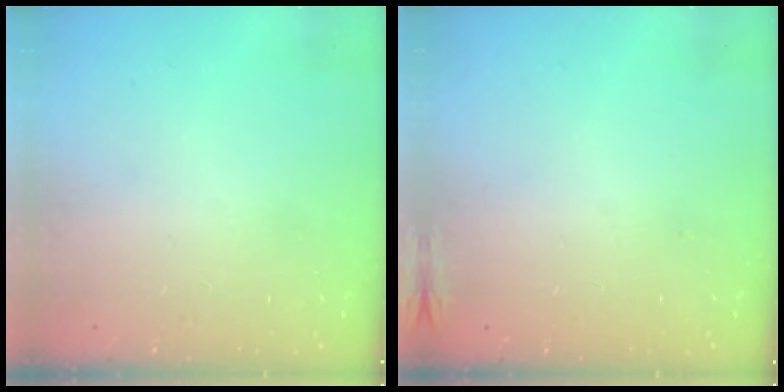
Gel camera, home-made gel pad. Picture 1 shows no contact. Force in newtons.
{"total": 6.3, "press": 5.9, "slide": 2.1}